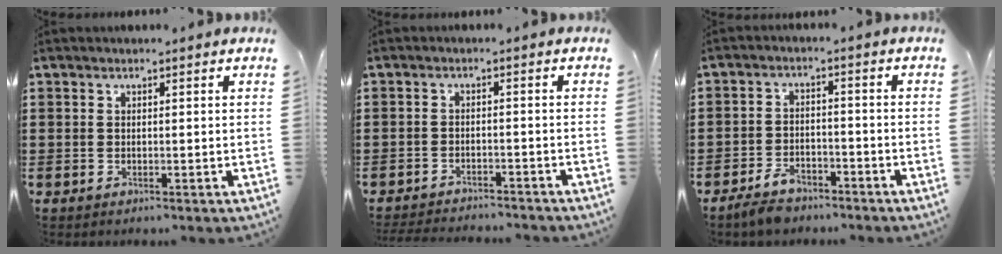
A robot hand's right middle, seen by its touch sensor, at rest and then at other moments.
{"total": 2.7, "force": [-2.7, 0.0, 0.2], "torque": [-0.008, -0.003, -0.056]}
{"total": 4.0, "force": [-3.5, 1.6, 1.2], "torque": [-0.029, 0.008, -0.072]}